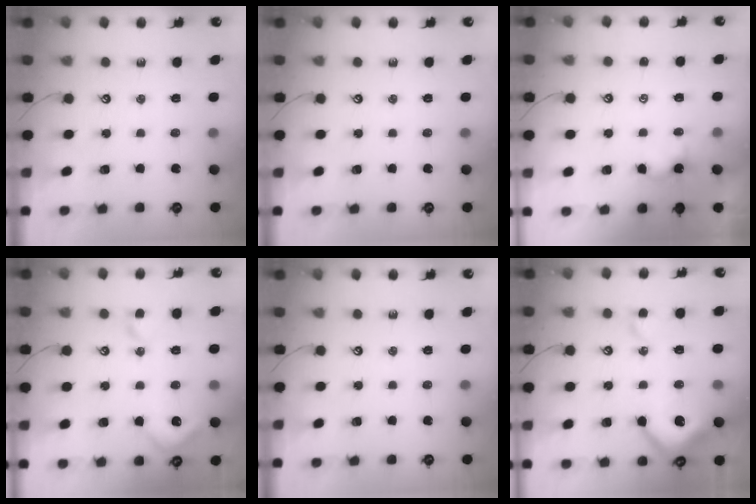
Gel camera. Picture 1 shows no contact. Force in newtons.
{"total": 0.0}
{"total": 0.8, "press": 0.8, "slide": 0.1}
{"total": 6.4, "press": 6.3, "slide": 1.0}
{"total": 0.0}
{"total": 9.2, "press": 9.2, "slide": 0.9}